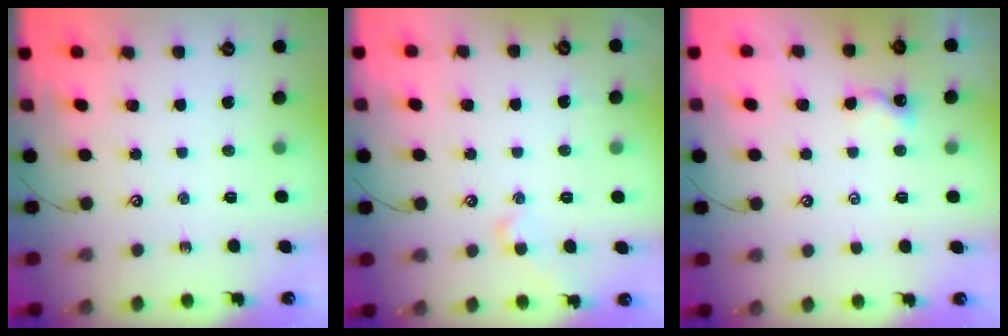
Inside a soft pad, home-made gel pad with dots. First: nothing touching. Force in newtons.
{"total": 1.6, "press": 1.4, "slide": 0.6}
{"total": 1.3, "press": 1.3, "slide": 0.3}